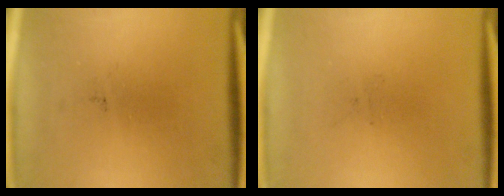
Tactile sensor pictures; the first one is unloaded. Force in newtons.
{"total": 0.0}